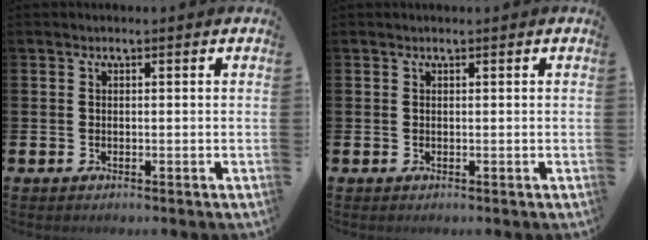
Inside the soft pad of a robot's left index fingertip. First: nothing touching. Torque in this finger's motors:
{"motor_torque": [0.70, -1.29, 0.01, 0.04]}